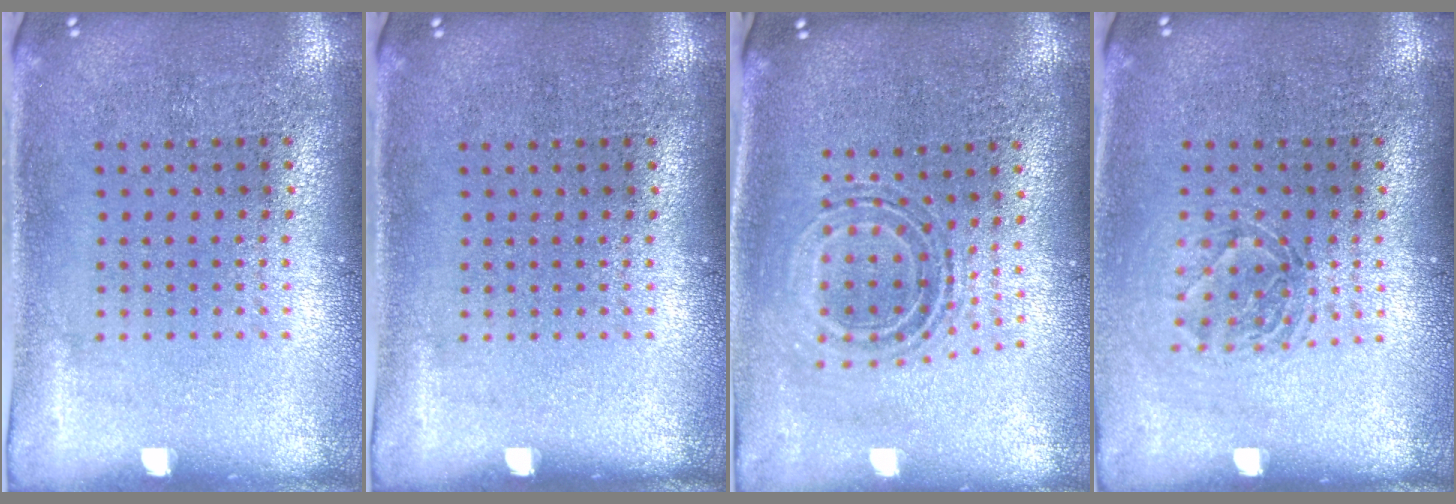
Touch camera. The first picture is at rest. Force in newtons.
{"total": 0.0}
{"total": 0.7, "press": 0.7, "slide": 0.2}
{"total": 1.3, "press": 1.1, "slide": 0.6}